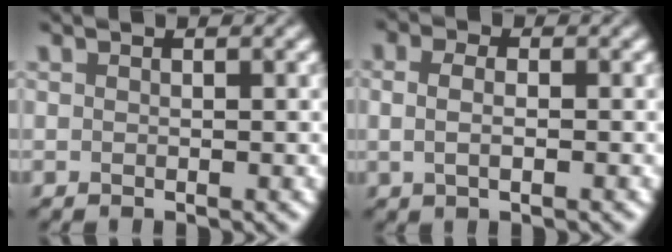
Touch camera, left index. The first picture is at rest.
{"total": 3.2, "force": [0.6, 1.9, 2.6], "torque": [-0.024, 0.008, -0.012]}